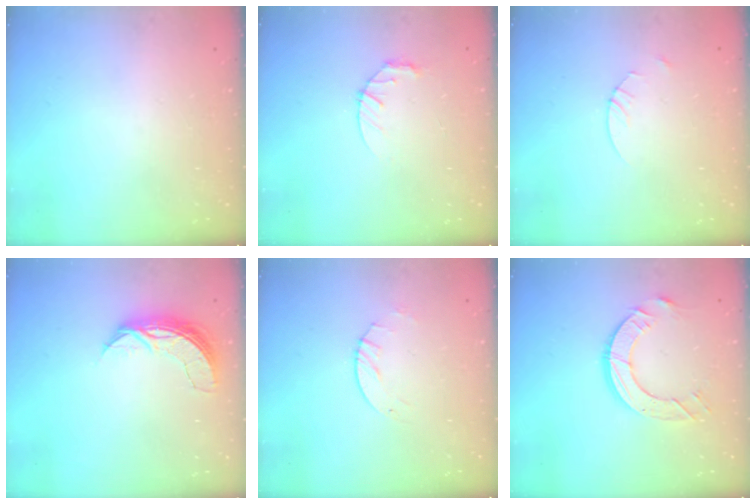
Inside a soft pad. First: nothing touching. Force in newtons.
{"total": 3.6, "press": 3.6, "slide": 0.5}
{"total": 1.4, "press": 1.4, "slide": 0.2}
{"total": 7.2, "press": 7.2, "slide": 0.5}
{"total": 2.6, "press": 2.6, "slide": 0.3}
{"total": 9.5, "press": 9.5, "slide": 1.0}